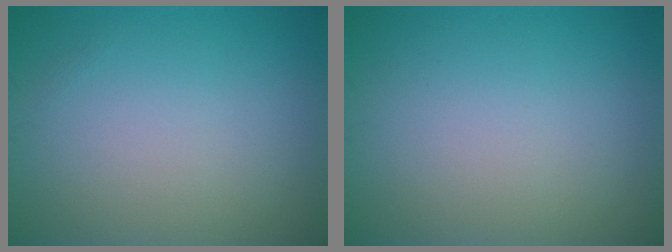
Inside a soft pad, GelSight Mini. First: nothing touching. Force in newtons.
{"total": 0.0}